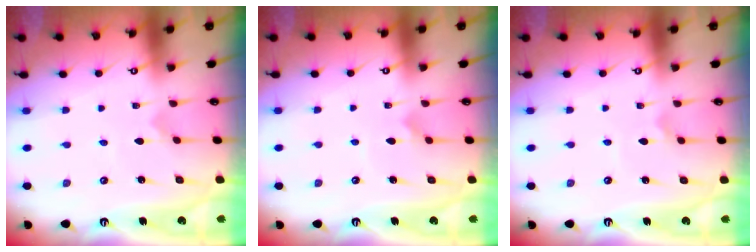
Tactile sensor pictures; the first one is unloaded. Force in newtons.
{"total": 4.1, "press": 4.1, "slide": 0.0}
{"total": 2.5, "press": 2.4, "slide": 0.5}